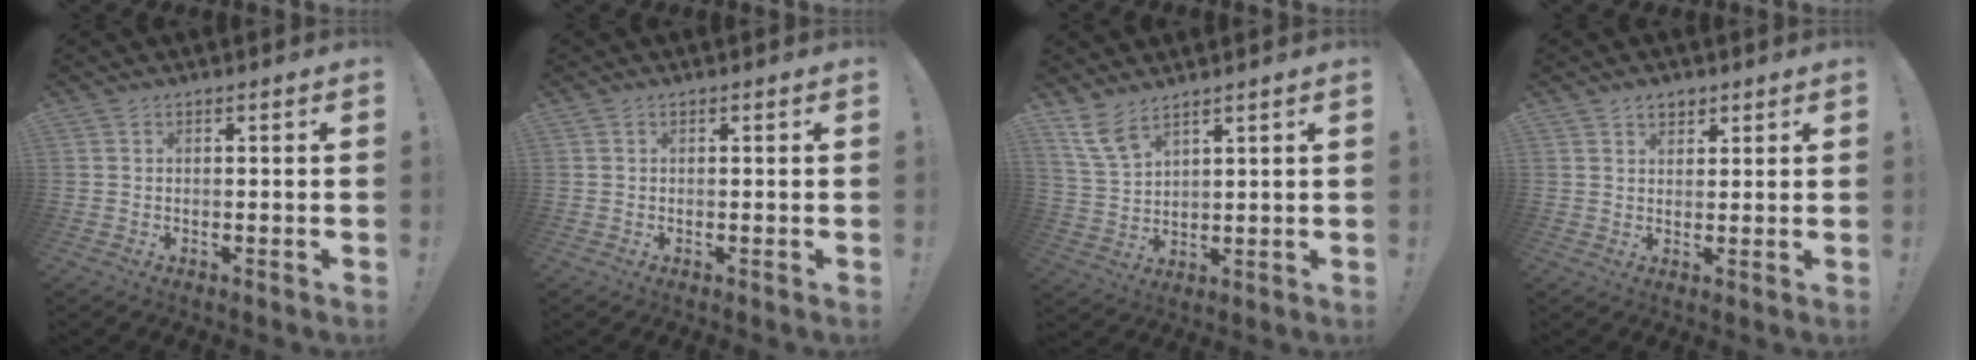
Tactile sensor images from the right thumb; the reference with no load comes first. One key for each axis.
{"total": 0.0}
{"total": 6.1, "fx": 4.8, "fy": 1.7, "fz": 3.5, "tx": -0.071, "ty": -0.024, "tz": 0.090}
{"total": 3.3, "fx": 2.4, "fy": 2.2, "fz": 1.0, "tx": -0.007, "ty": -0.012, "tz": 0.041}